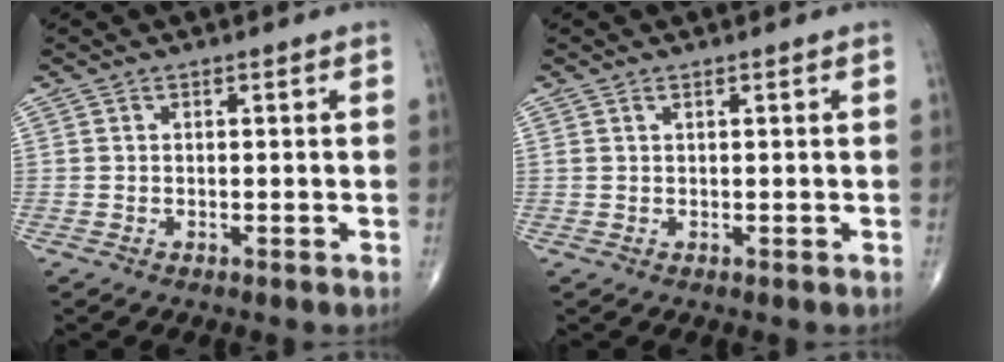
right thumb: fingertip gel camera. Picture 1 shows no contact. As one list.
[{"total": 0.5, "force": [0.3, 0.1, 0.4], "torque": [-0.012, 0.007, 0.010]}]